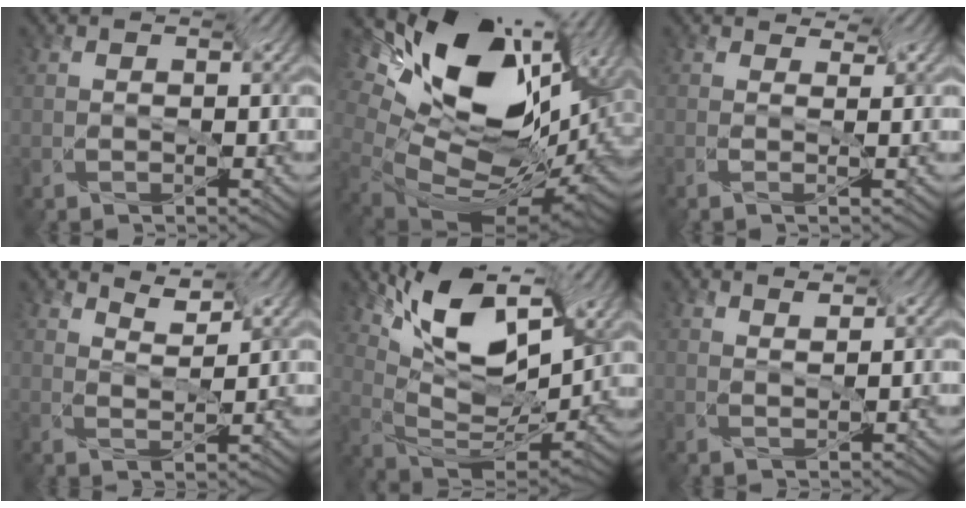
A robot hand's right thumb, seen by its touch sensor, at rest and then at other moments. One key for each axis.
{"total": 15.2, "fx": 2.7, "fy": 9.0, "fz": 11.9, "tx": -0.227, "ty": 0.010, "tz": 0.074}
{"total": 0.9, "fx": 0.6, "fy": -0.6, "fz": -0.2, "tx": -0.003, "ty": 0.005, "tz": 0.007}
{"total": 2.0, "fx": 1.9, "fy": -0.6, "fz": 0.4, "tx": -0.021, "ty": -0.002, "tz": 0.034}
{"total": 10.4, "fx": 3.7, "fy": 3.9, "fz": 8.8, "tx": -0.169, "ty": 0.023, "tz": 0.080}
{"total": 1.8, "fx": 1.6, "fy": -0.6, "fz": 0.2, "tx": 0.000, "ty": -0.011, "tz": 0.031}